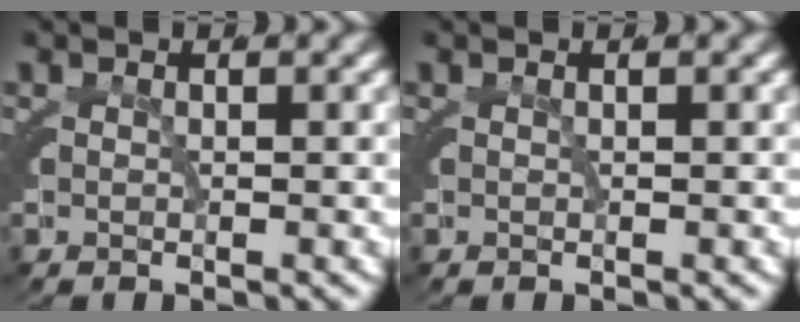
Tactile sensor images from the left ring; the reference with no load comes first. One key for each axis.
{"total": 0.0}